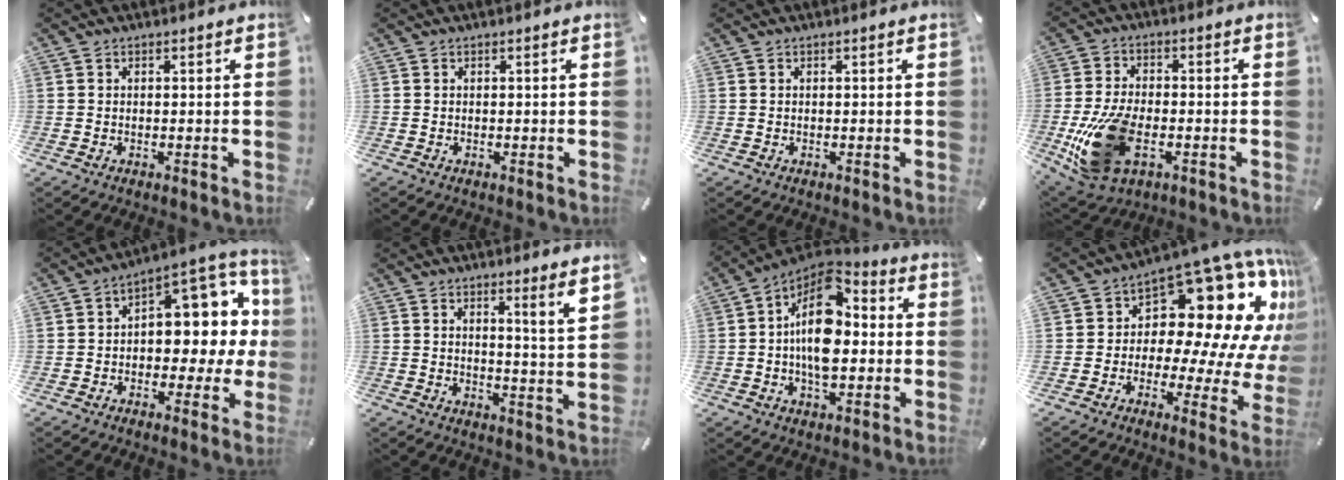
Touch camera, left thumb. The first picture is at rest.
{"total": 0.0}
{"total": 0.0}
{"total": 16.5, "force": [-4.4, 10.0, 12.3], "torque": [-0.256, -0.002, -0.072]}
{"total": 10.9, "force": [2.5, 7.3, 7.7], "torque": [-0.084, -0.036, 0.046]}
{"total": 6.3, "force": [3.9, -0.5, 4.9], "torque": [-0.078, -0.031, 0.059]}
{"total": 15.6, "force": [-0.3, 9.4, 12.5], "torque": [-0.233, -0.009, -0.008]}
{"total": 21.1, "force": [8.6, 11.2, 15.7], "torque": [-0.225, -0.091, 0.143]}